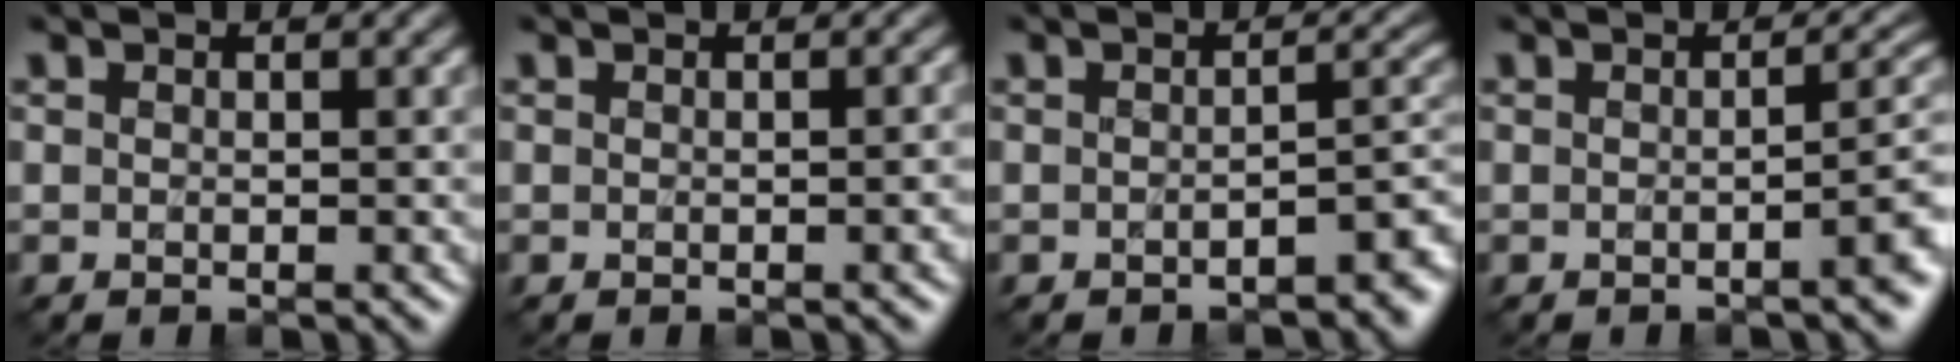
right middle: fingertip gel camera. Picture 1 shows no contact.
{"total": 1.9, "force": [-0.3, 0.8, 1.7], "torque": [-0.006, 0.002, 0.002]}
{"total": 3.3, "force": [-2.0, 1.0, 2.4], "torque": [-0.029, 0.000, -0.029]}
{"total": 3.7, "force": [-1.2, 1.1, 3.3], "torque": [-0.034, 0.002, -0.019]}